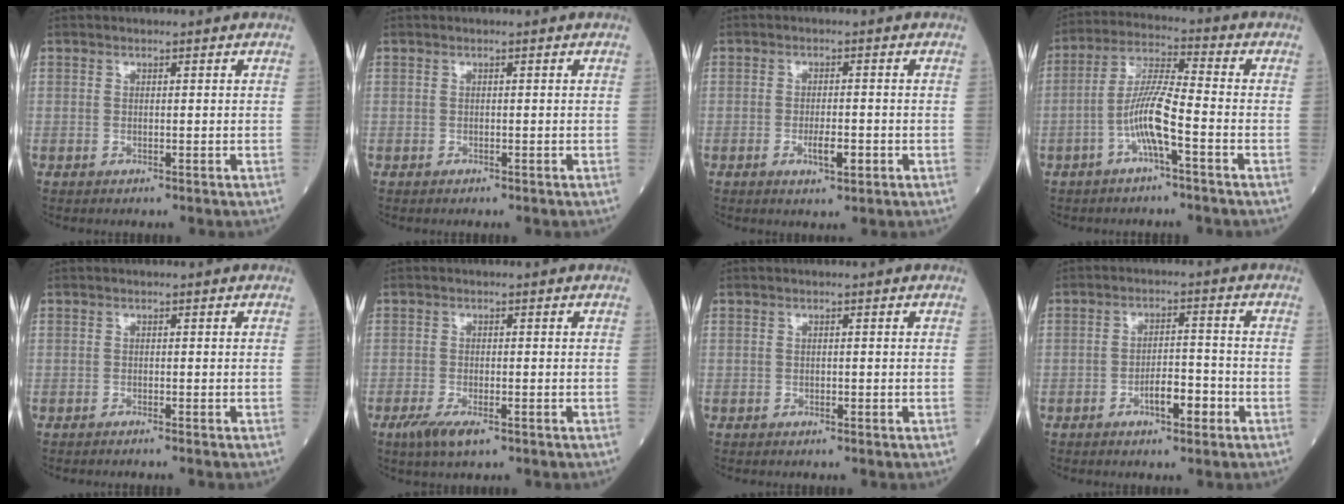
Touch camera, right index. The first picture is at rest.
{"total": 0.0}
{"total": 2.8, "force": [-1.1, 0.7, 2.5], "torque": [-0.044, 0.001, -0.016]}
{"total": 7.9, "force": [-3.0, 0.5, 7.3], "torque": [-0.148, 0.014, -0.061]}
{"total": 1.6, "force": [-1.4, -0.3, 0.7], "torque": [-0.011, 0.001, -0.018]}
{"total": 4.4, "force": [-2.6, 1.3, 3.3], "torque": [-0.065, -0.008, -0.042]}
{"total": 0.0}
{"total": 4.6, "force": [-2.4, 1.4, 3.7], "torque": [-0.059, 0.007, -0.042]}